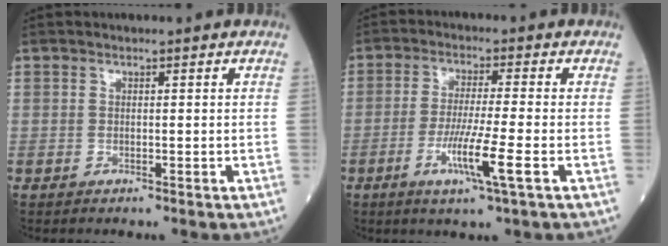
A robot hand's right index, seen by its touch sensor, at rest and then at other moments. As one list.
[{"total": 7.7, "force": [-2.8, -0.6, 7.2], "torque": [-0.137, -0.019, -0.055]}]